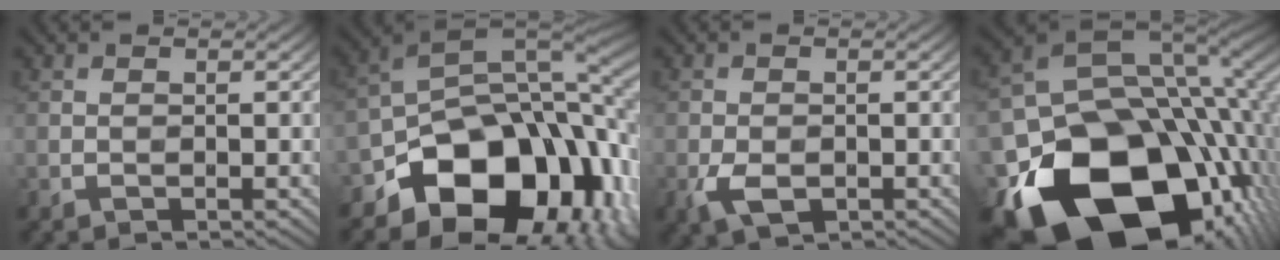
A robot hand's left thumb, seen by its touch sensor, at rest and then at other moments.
{"total": 17.3, "force": [-7.2, 11.6, 10.6], "torque": [-0.154, -0.025, -0.129]}
{"total": 4.4, "force": [-2.0, 2.5, 3.0], "torque": [-0.058, -0.012, -0.036]}
{"total": 22.1, "force": [-9.1, 14.8, 13.6], "torque": [-0.308, -0.067, -0.124]}